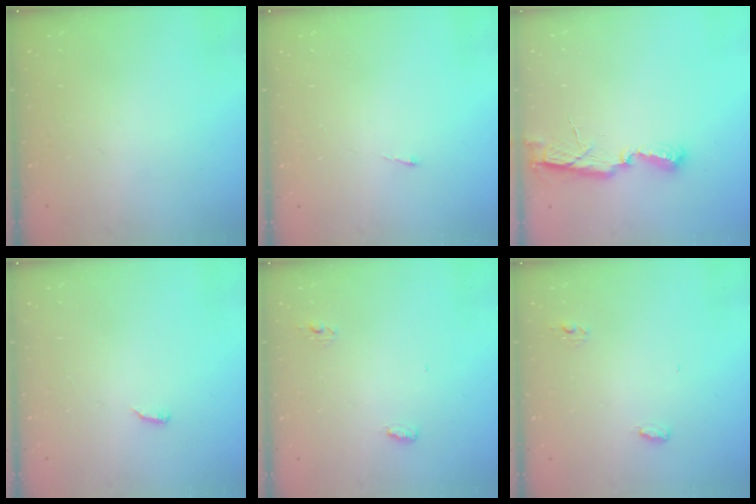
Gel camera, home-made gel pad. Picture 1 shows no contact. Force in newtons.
{"total": 2.7, "press": 2.7, "slide": 0.4}
{"total": 6.7, "press": 6.7, "slide": 0.8}
{"total": 4.3, "press": 4.2, "slide": 0.6}
{"total": 4.2, "press": 4.0, "slide": 1.3}
{"total": 4.2, "press": 4.0, "slide": 1.3}